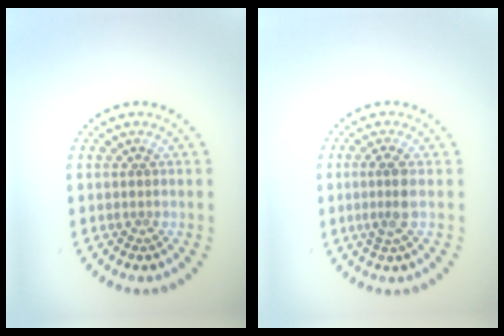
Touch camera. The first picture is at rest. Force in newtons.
{"total": 2.2, "press": 2.0, "slide": 1.0}